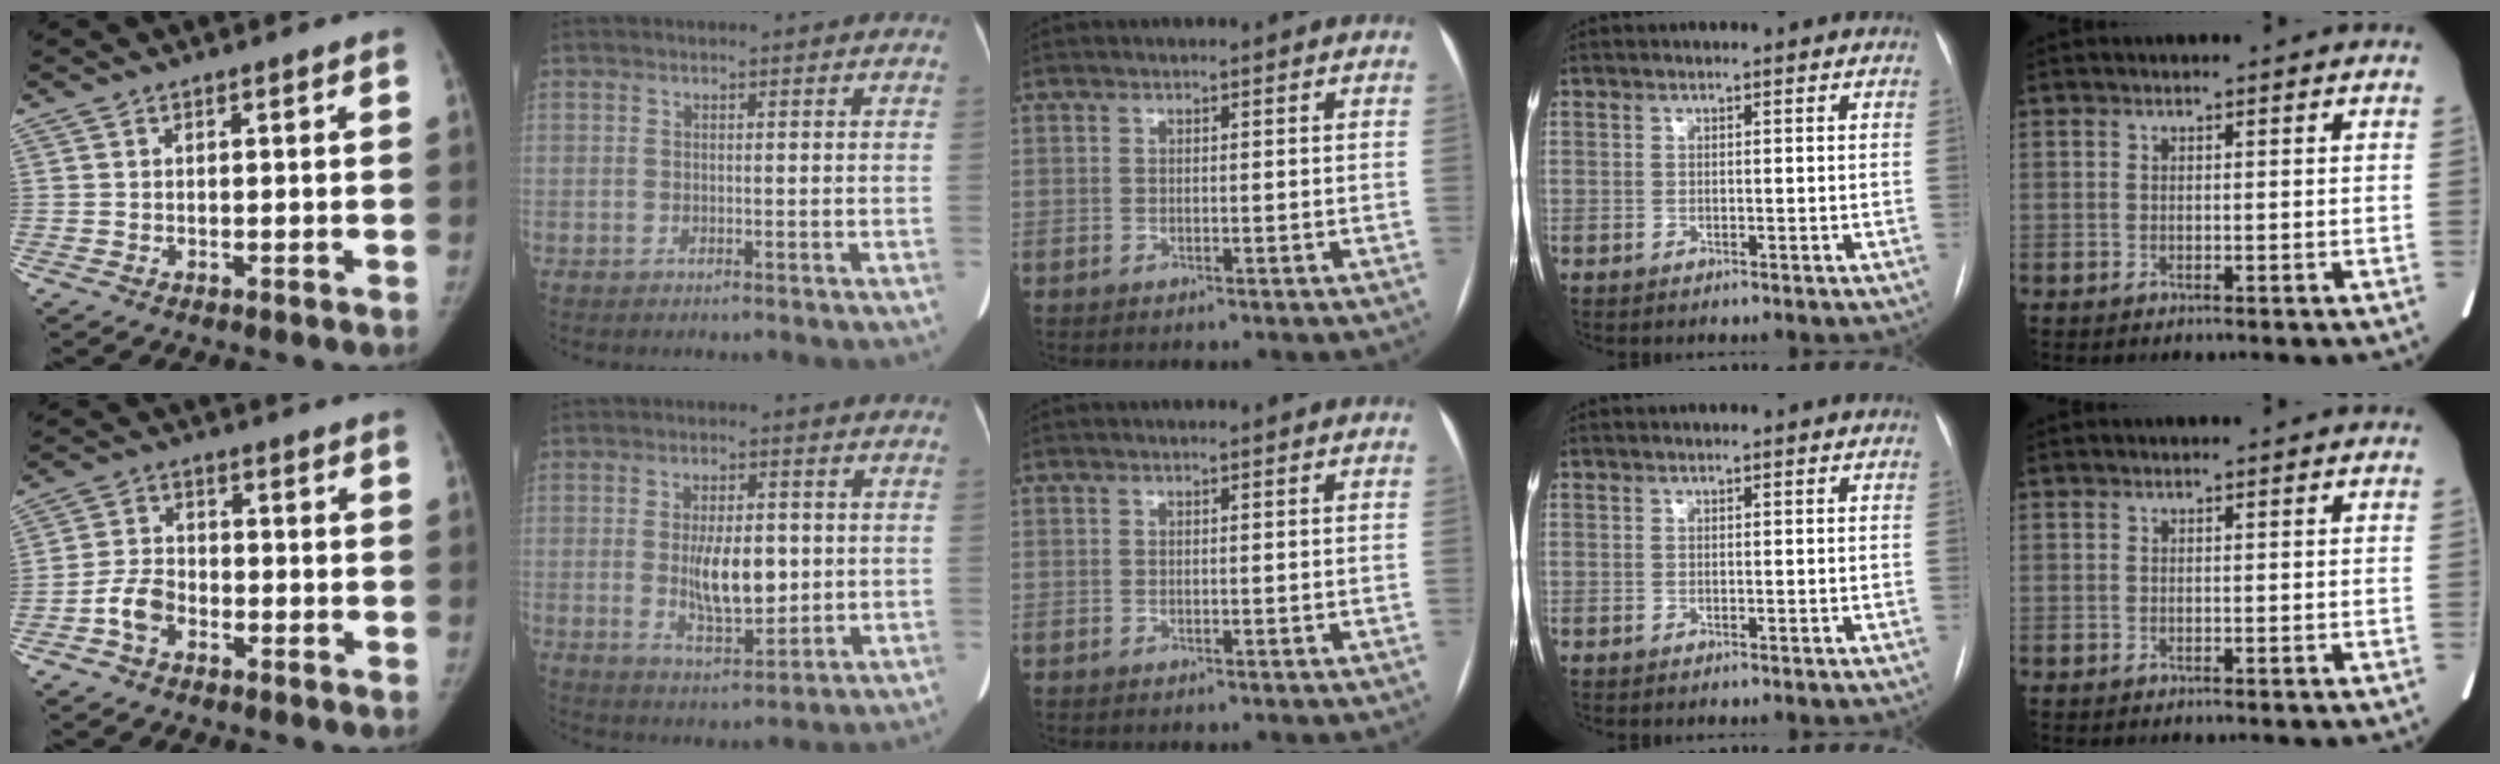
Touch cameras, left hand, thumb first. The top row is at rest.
{"thumb": {"total": 5.5, "force": [-2.9, 3.6, 2.9], "torque": [-0.047, 0.023, -0.062]}, "index": {"total": 8.5, "force": [-1.0, 3.3, 7.7], "torque": [-0.139, -0.008, -0.007]}}